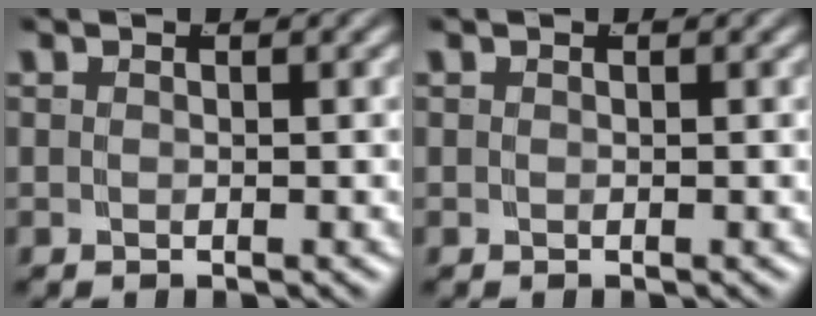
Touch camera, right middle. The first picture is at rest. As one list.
[{"total": 0.0}]